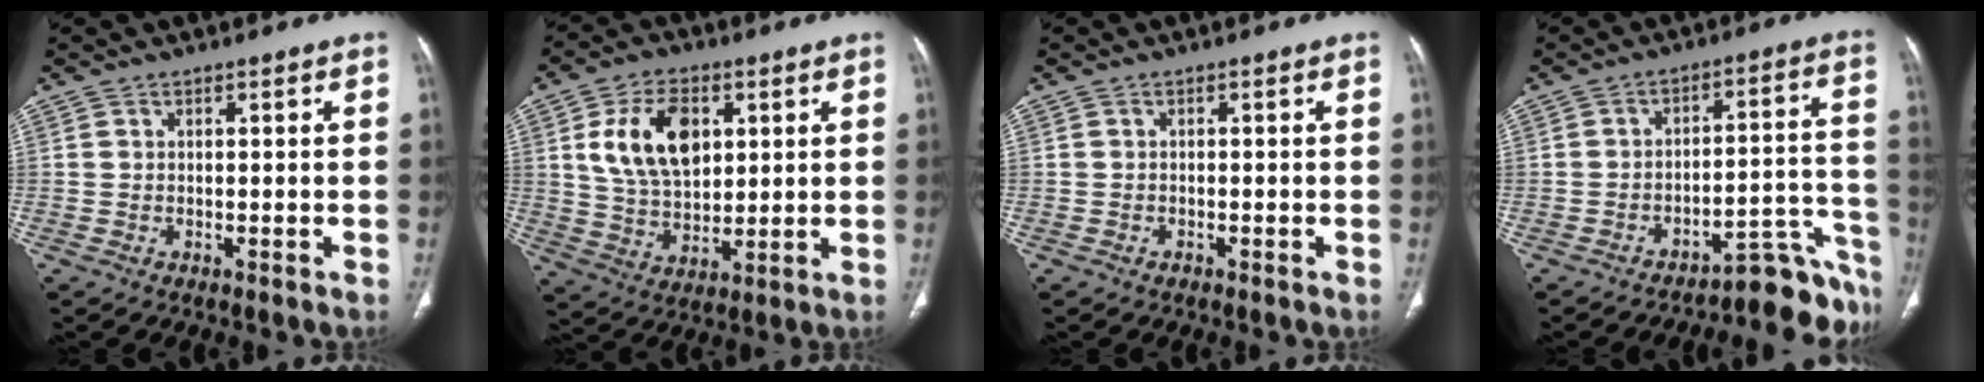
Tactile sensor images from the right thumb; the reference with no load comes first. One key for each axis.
{"total": 13.9, "fx": 4.0, "fy": 8.8, "fz": 9.9, "tx": -0.150, "ty": -0.012, "tz": 0.079}
{"total": 0.5, "fx": -0.4, "fy": 0.3, "fz": 0.1, "tx": -0.003, "ty": 0.000, "tz": -0.009}
{"total": 12.5, "fx": -11.4, "fy": 2.7, "fz": 4.3, "tx": -0.003, "ty": 0.112, "tz": -0.156}